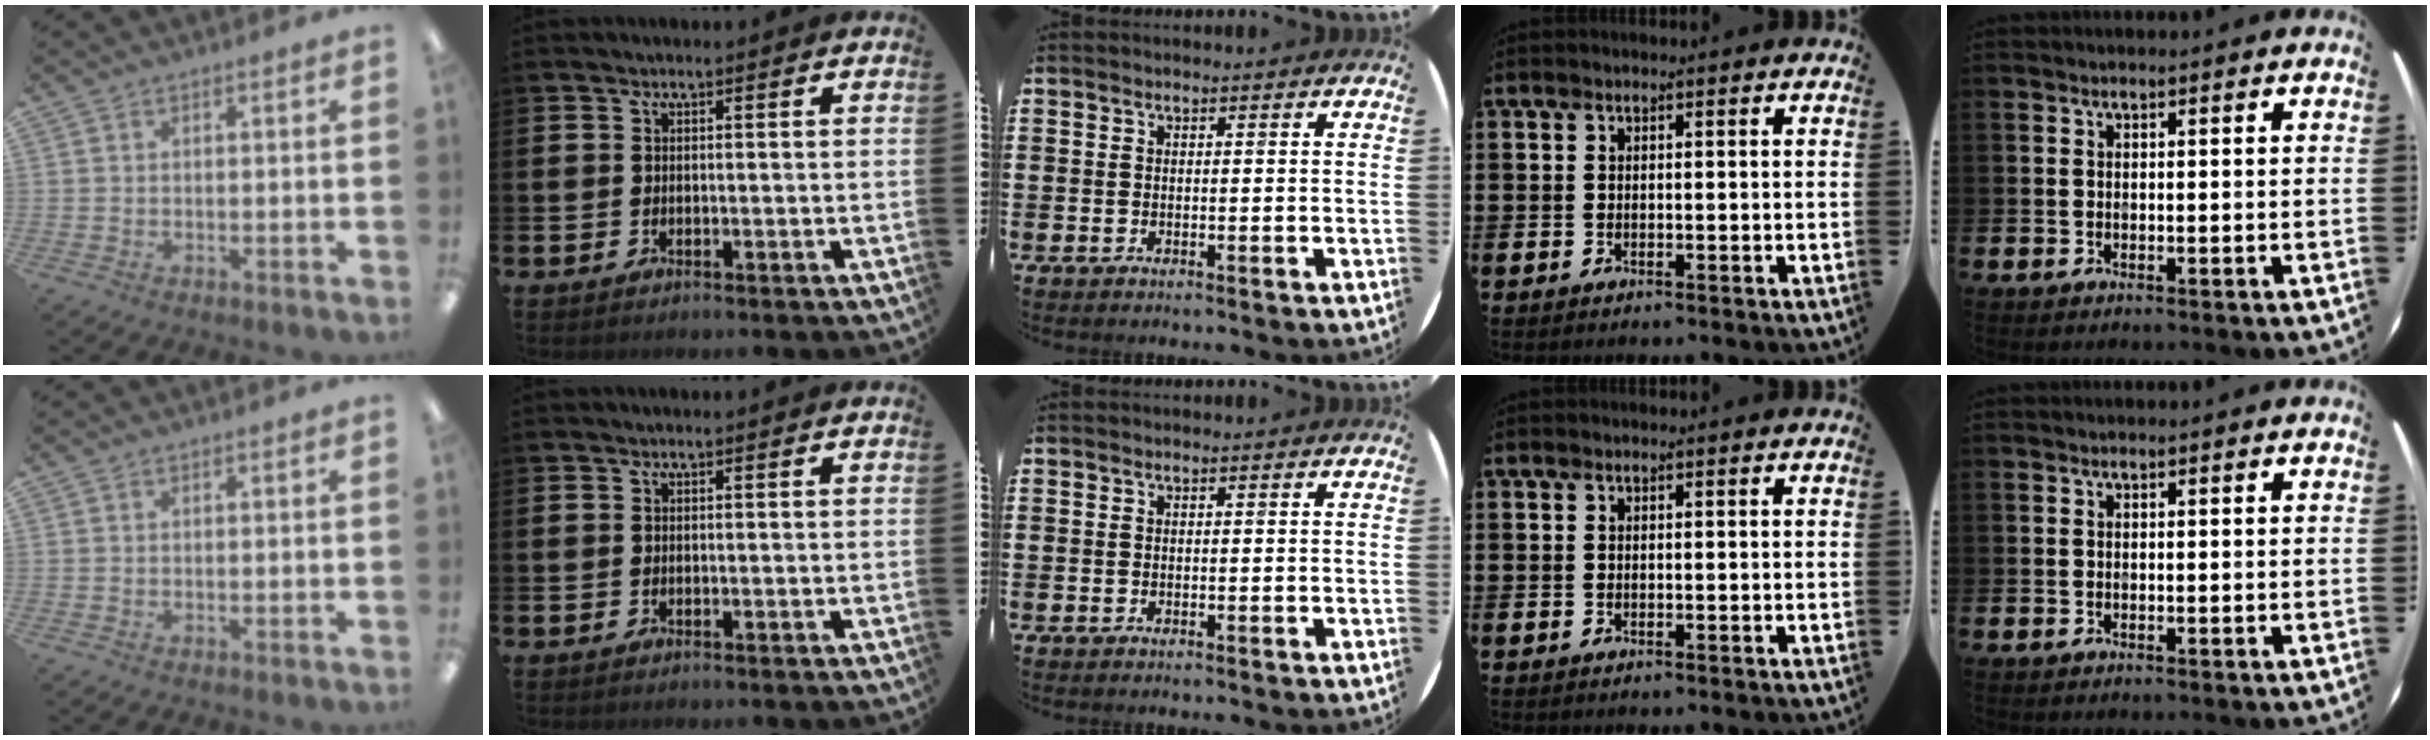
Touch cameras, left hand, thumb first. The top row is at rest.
{}